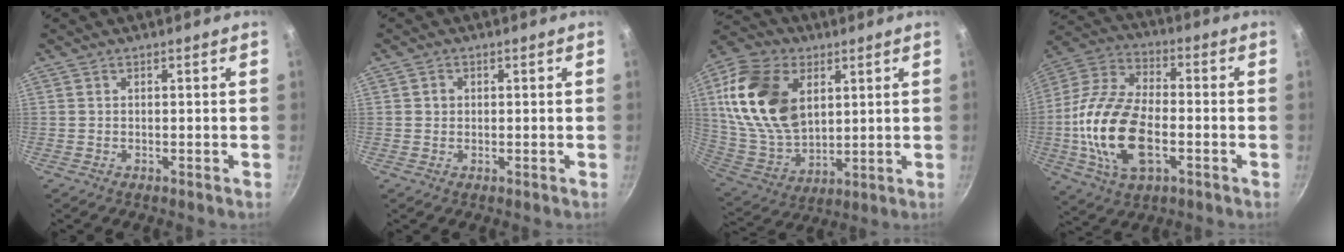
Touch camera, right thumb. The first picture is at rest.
{"total": 1.5, "force": [0.2, 1.4, 0.6], "torque": [-0.005, 0.004, 0.001]}
{"total": 21.2, "force": [5.9, 14.0, 14.8], "torque": [-0.259, -0.014, 0.117]}
{"total": 19.9, "force": [-4.0, 10.8, 16.2], "torque": [-0.311, 0.025, -0.084]}